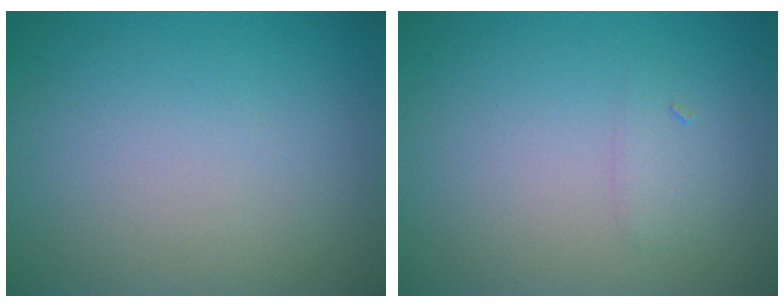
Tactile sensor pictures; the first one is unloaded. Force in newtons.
{"total": 1.0, "press": 1.0, "slide": 0.1}